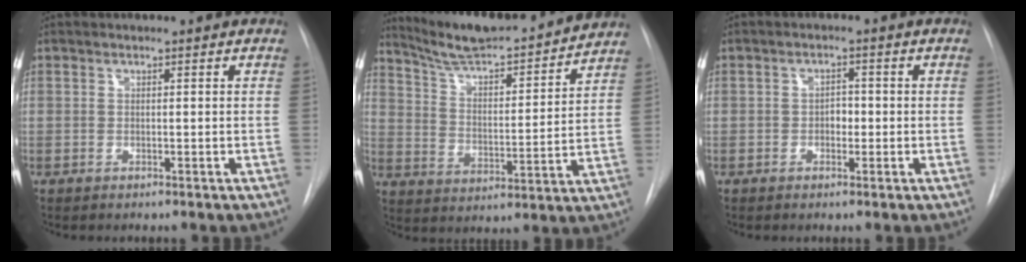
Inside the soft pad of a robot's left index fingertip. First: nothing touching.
{"total": 20.0, "force": [18.2, 2.6, 7.8], "torque": [-0.121, 0.000, 0.273]}
{"total": 2.2, "force": [-0.5, 1.5, 1.5], "torque": [-0.018, 0.007, -0.009]}